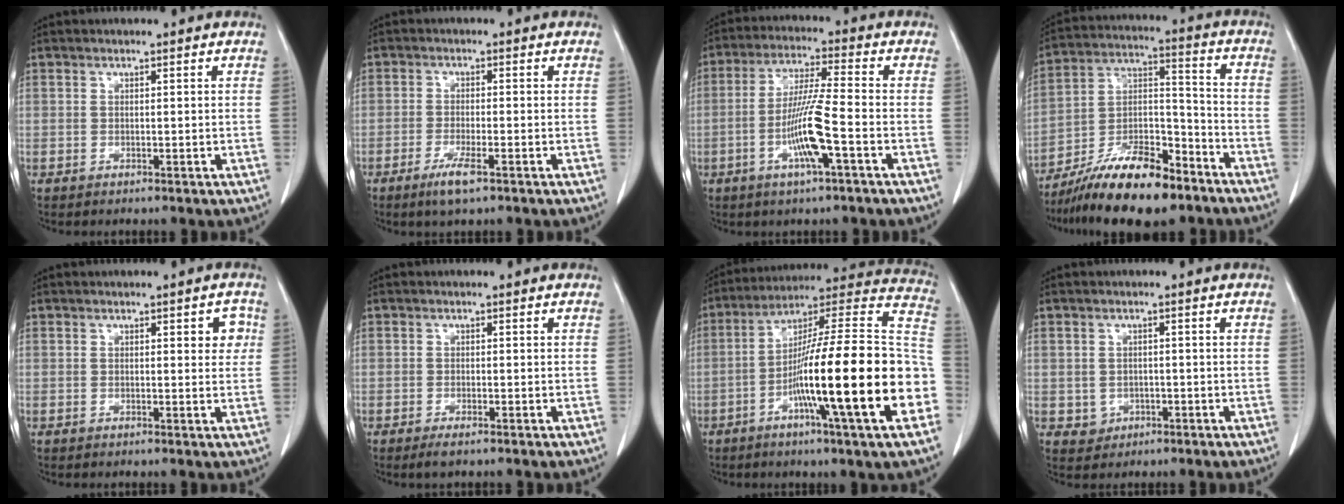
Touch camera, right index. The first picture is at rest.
{"total": 4.0, "force": [-2.4, 0.4, 3.1], "torque": [-0.064, -0.008, -0.045]}
{"total": 9.6, "force": [-3.1, -0.1, 9.1], "torque": [-0.178, -0.005, -0.061]}
{"total": 16.8, "force": [-12.7, 4.4, 10.0], "torque": [-0.186, 0.011, -0.221]}
{"total": 2.9, "force": [0.9, 1.2, 2.5], "torque": [-0.022, 0.003, 0.009]}
{"total": 1.6, "force": [-1.2, 0.2, 1.1], "torque": [-0.023, -0.005, -0.019]}
{"total": 26.1, "force": [-7.1, 0.5, 25.1], "torque": [-0.317, -0.002, -0.126]}
{"total": 2.8, "force": [-0.7, 2.7, 0.4], "torque": [0.002, 0.008, -0.003]}